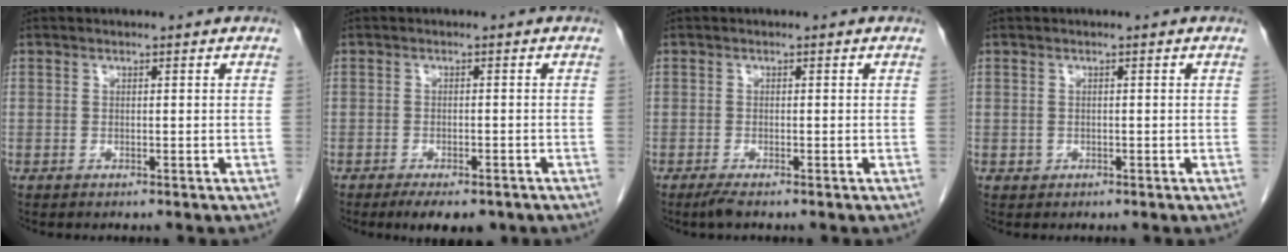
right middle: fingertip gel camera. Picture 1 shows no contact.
{"total": 6.3, "force": [-4.6, 2.3, 3.6], "torque": [-0.047, -0.007, -0.064]}
{"total": 1.5, "force": [-1.1, 0.0, 1.0], "torque": [-0.029, -0.007, -0.023]}
{"total": 0.6, "force": [-0.1, 0.6, 0.1], "torque": [-0.002, 0.002, -0.001]}